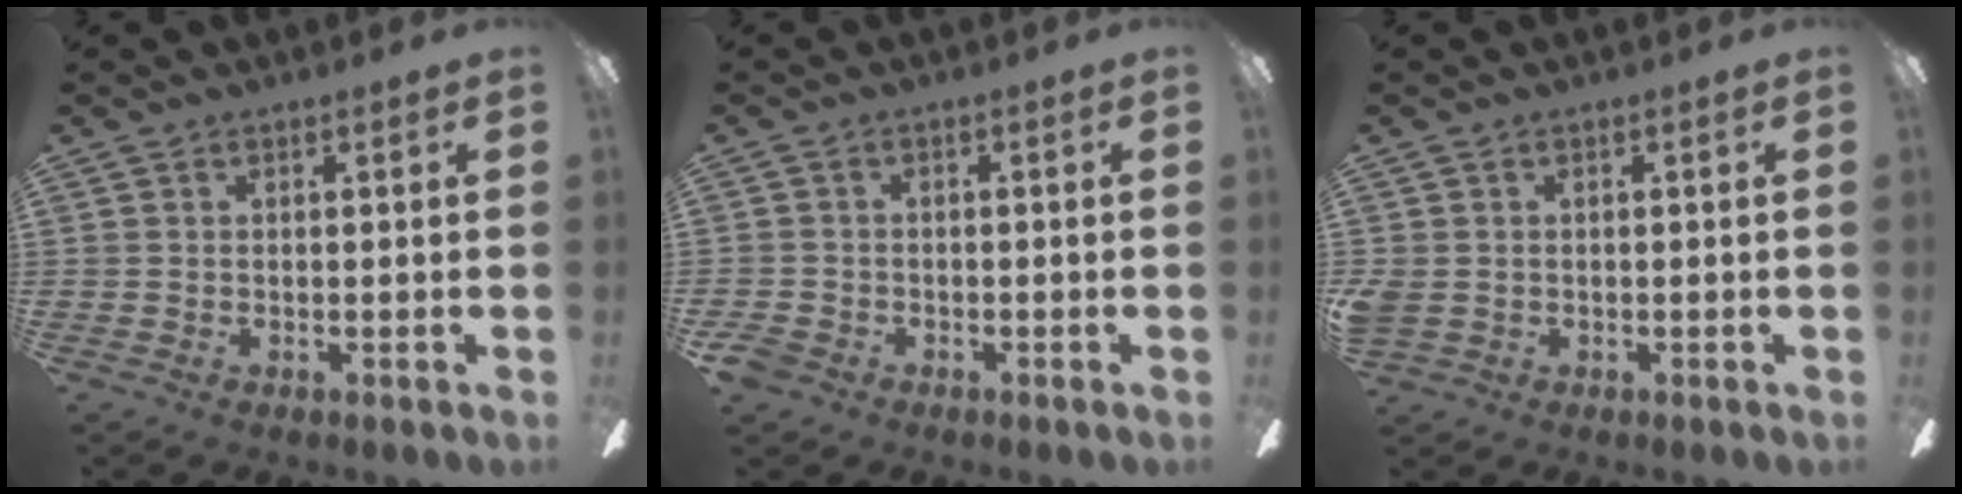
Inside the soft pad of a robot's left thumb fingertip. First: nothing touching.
{"total": 2.9, "force": [-1.9, 2.0, 1.0], "torque": [-0.027, 0.005, -0.038]}
{"total": 2.6, "force": [-0.3, 2.3, 1.3], "torque": [-0.028, 0.003, -0.006]}